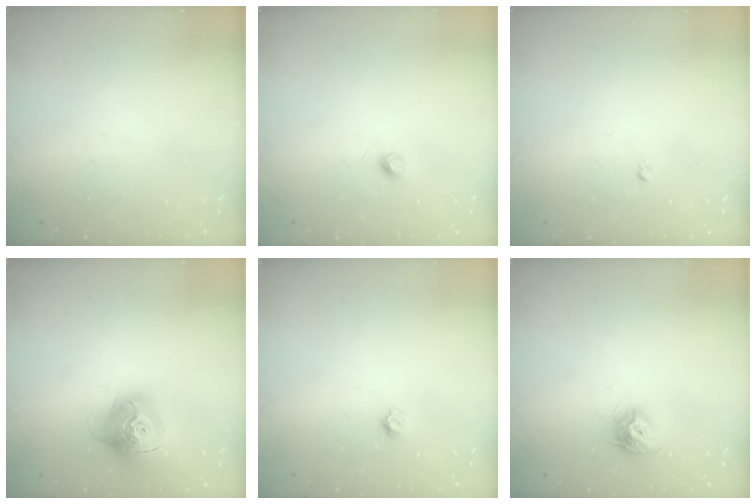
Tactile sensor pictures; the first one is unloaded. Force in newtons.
{"total": 4.1, "press": 4.0, "slide": 0.6}
{"total": 2.5, "press": 2.5, "slide": 0.2}
{"total": 15.7, "press": 15.7, "slide": 1.4}
{"total": 3.7, "press": 3.6, "slide": 0.2}
{"total": 8.9, "press": 8.9, "slide": 0.1}